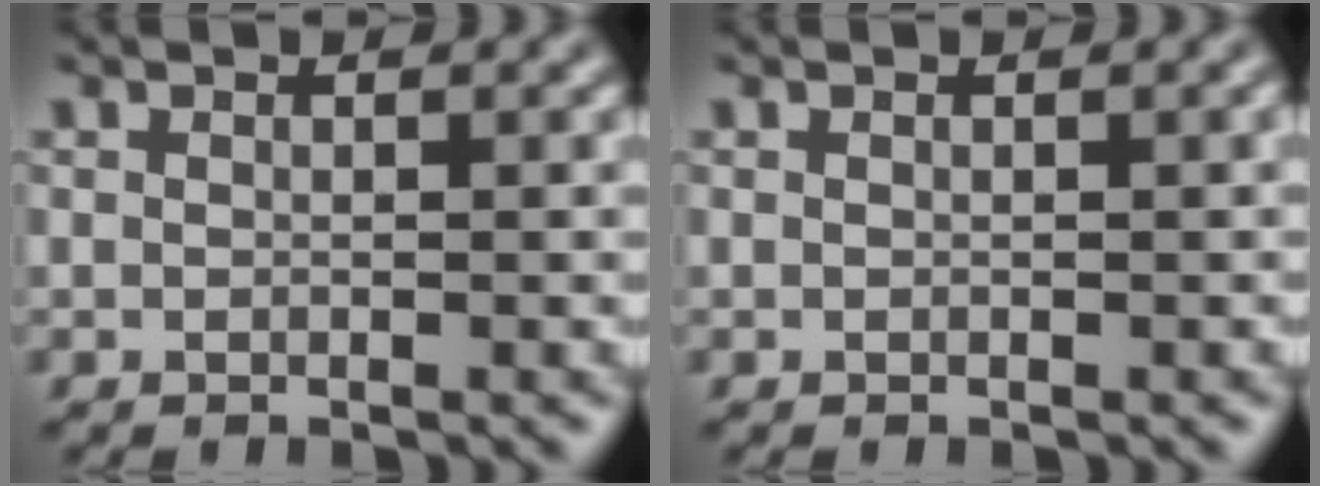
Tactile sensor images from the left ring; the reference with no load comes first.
{"total": 0.0}